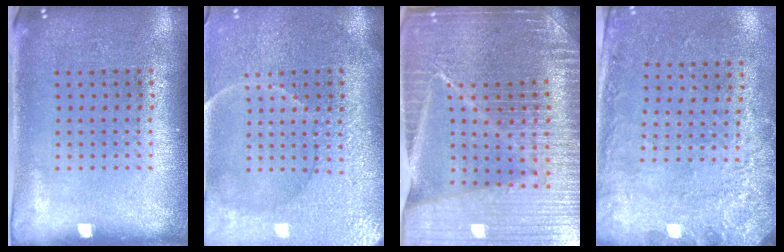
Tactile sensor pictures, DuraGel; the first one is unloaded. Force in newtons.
{"total": 3.8, "press": 3.5, "slide": 1.5}
{"total": 5.7, "press": 5.1, "slide": 2.4}
{"total": 2.8, "press": 2.0, "slide": 1.9}